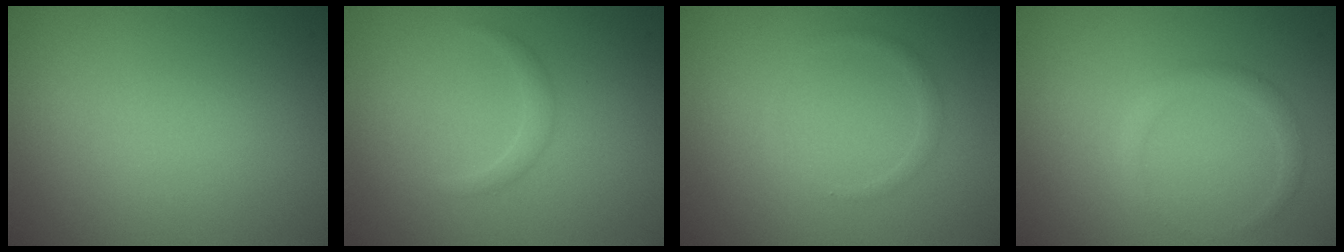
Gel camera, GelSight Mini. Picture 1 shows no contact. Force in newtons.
{"total": 1.1, "press": 1.1, "slide": 0.1}
{"total": 0.8, "press": 0.8, "slide": 0.0}
{"total": 1.3, "press": 1.3, "slide": 0.1}